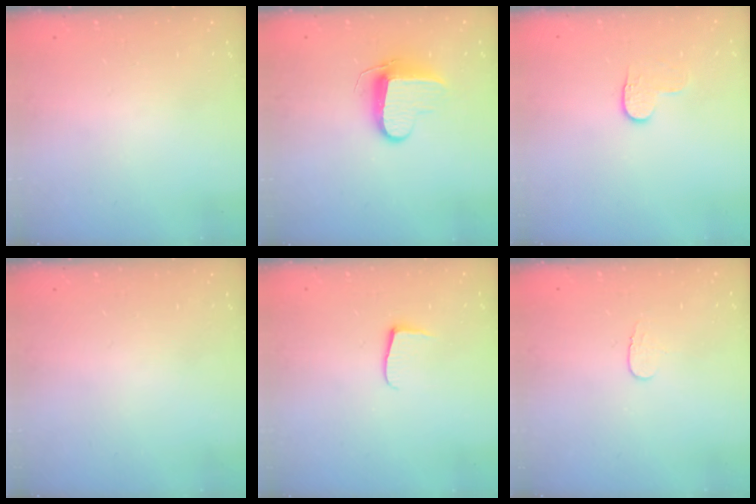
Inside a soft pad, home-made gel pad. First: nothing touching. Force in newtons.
{"total": 9.0, "press": 9.0, "slide": 0.5}
{"total": 3.4, "press": 3.4, "slide": 0.3}
{"total": 0.0}
{"total": 5.4, "press": 5.3, "slide": 0.5}
{"total": 3.9, "press": 3.9, "slide": 0.4}